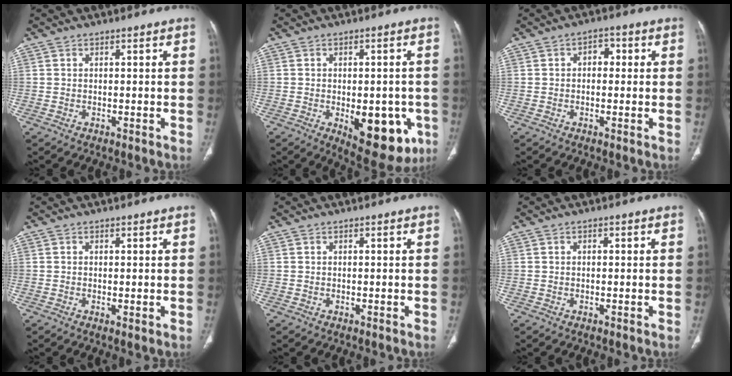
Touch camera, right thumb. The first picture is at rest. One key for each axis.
{"total": 14.4, "fx": -4.6, "fy": 7.3, "fz": 11.5, "tx": -0.118, "ty": -0.001, "tz": -0.042}
{"total": 3.2, "fx": 0.4, "fy": 2.3, "fz": 2.2, "tx": -0.016, "ty": 0.012, "tz": -0.001}
{"total": 0.9, "fx": 0.0, "fy": 0.3, "fz": 0.8, "tx": -0.020, "ty": -0.005, "tz": 0.000}
{"total": 0.0}
{"total": 0.6, "fx": 0.2, "fy": 0.4, "fz": 0.4, "tx": -0.003, "ty": 0.002, "tz": 0.001}